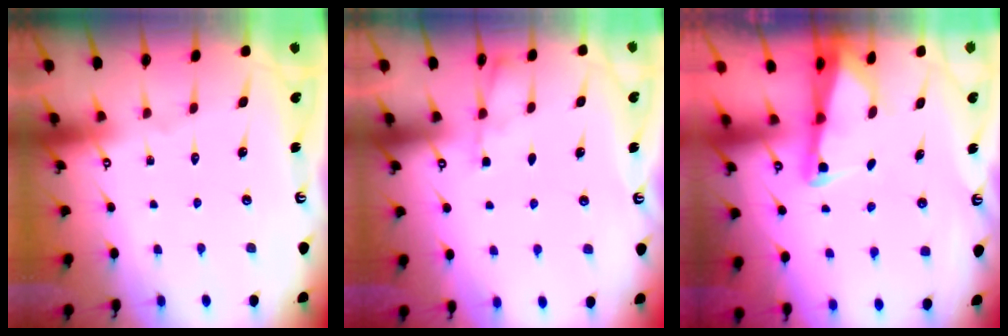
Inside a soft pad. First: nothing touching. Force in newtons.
{"total": 2.4, "press": 2.4, "slide": 0.5}
{"total": 2.5, "press": 2.4, "slide": 0.3}